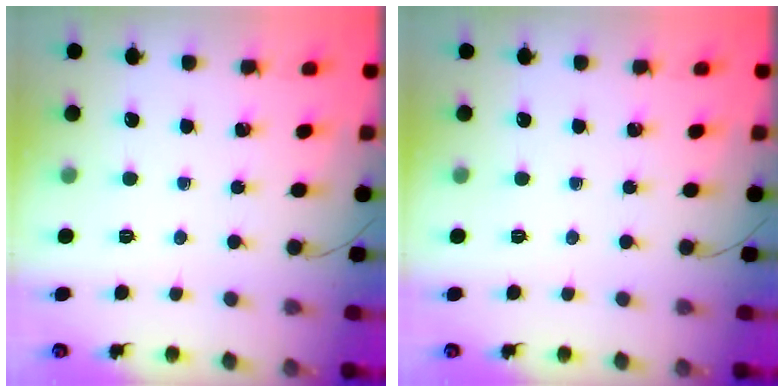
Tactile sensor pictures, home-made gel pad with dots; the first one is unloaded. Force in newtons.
{"total": 0.0}